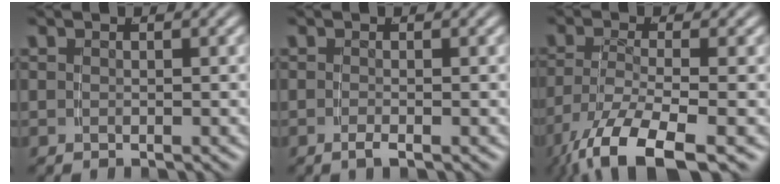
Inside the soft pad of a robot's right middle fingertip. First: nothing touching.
{"total": 1.1, "force": [-0.9, -0.2, 0.6], "torque": [-0.016, -0.003, -0.015]}
{"total": 8.4, "force": [-4.8, 3.1, 6.1], "torque": [-0.128, -0.050, -0.048]}